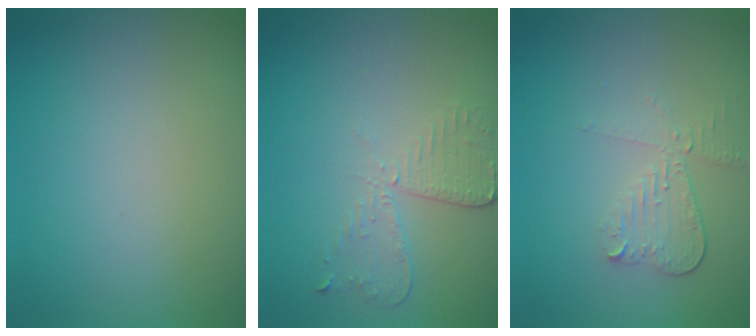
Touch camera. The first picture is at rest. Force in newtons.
{"total": 2.6, "press": 2.3, "slide": 1.3}
{"total": 2.5, "press": 2.3, "slide": 0.9}